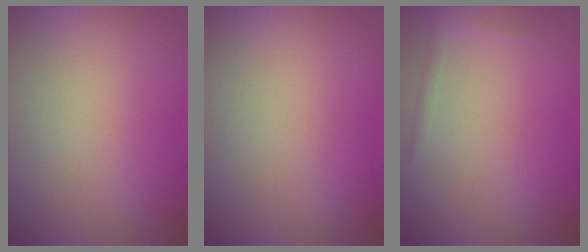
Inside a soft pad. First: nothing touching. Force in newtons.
{"total": 0.0}
{"total": 0.8, "press": 0.8, "slide": 0.1}